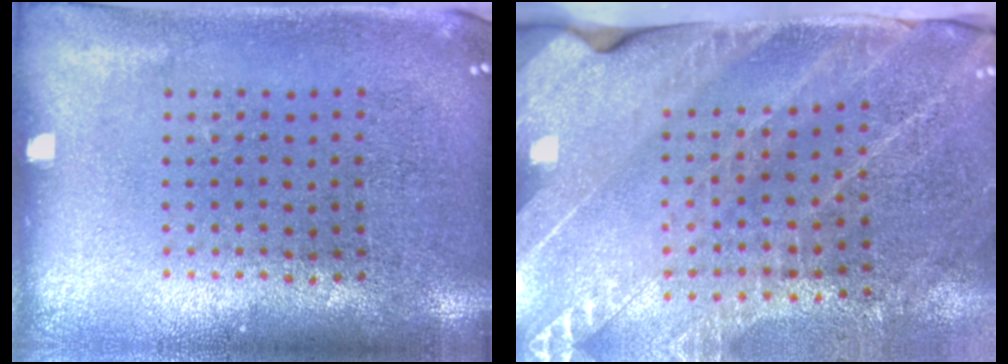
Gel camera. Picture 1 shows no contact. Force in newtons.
{"total": 3.4, "press": 2.9, "slide": 1.7}